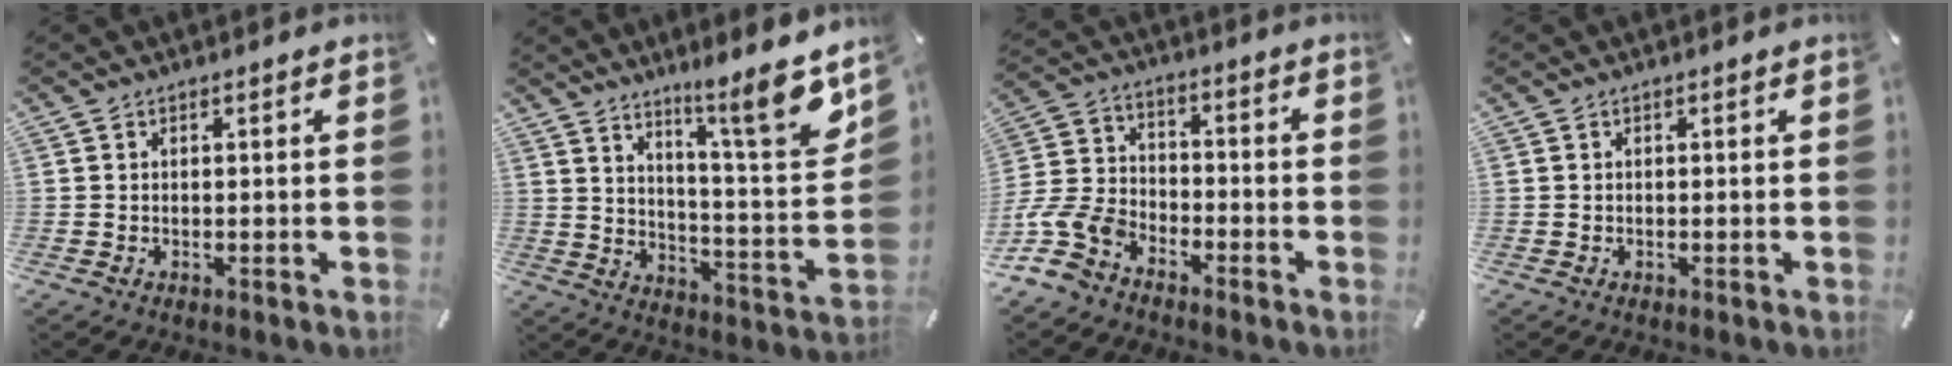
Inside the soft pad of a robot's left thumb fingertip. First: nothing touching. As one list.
[{"total": 14.6, "force": [10.8, 1.9, 9.7], "torque": [-0.134, -0.092, 0.169]}, {"total": 10.7, "force": [-7.0, 7.0, 4.1], "torque": [-0.104, 0.030, -0.136]}, {"total": 0.0}]